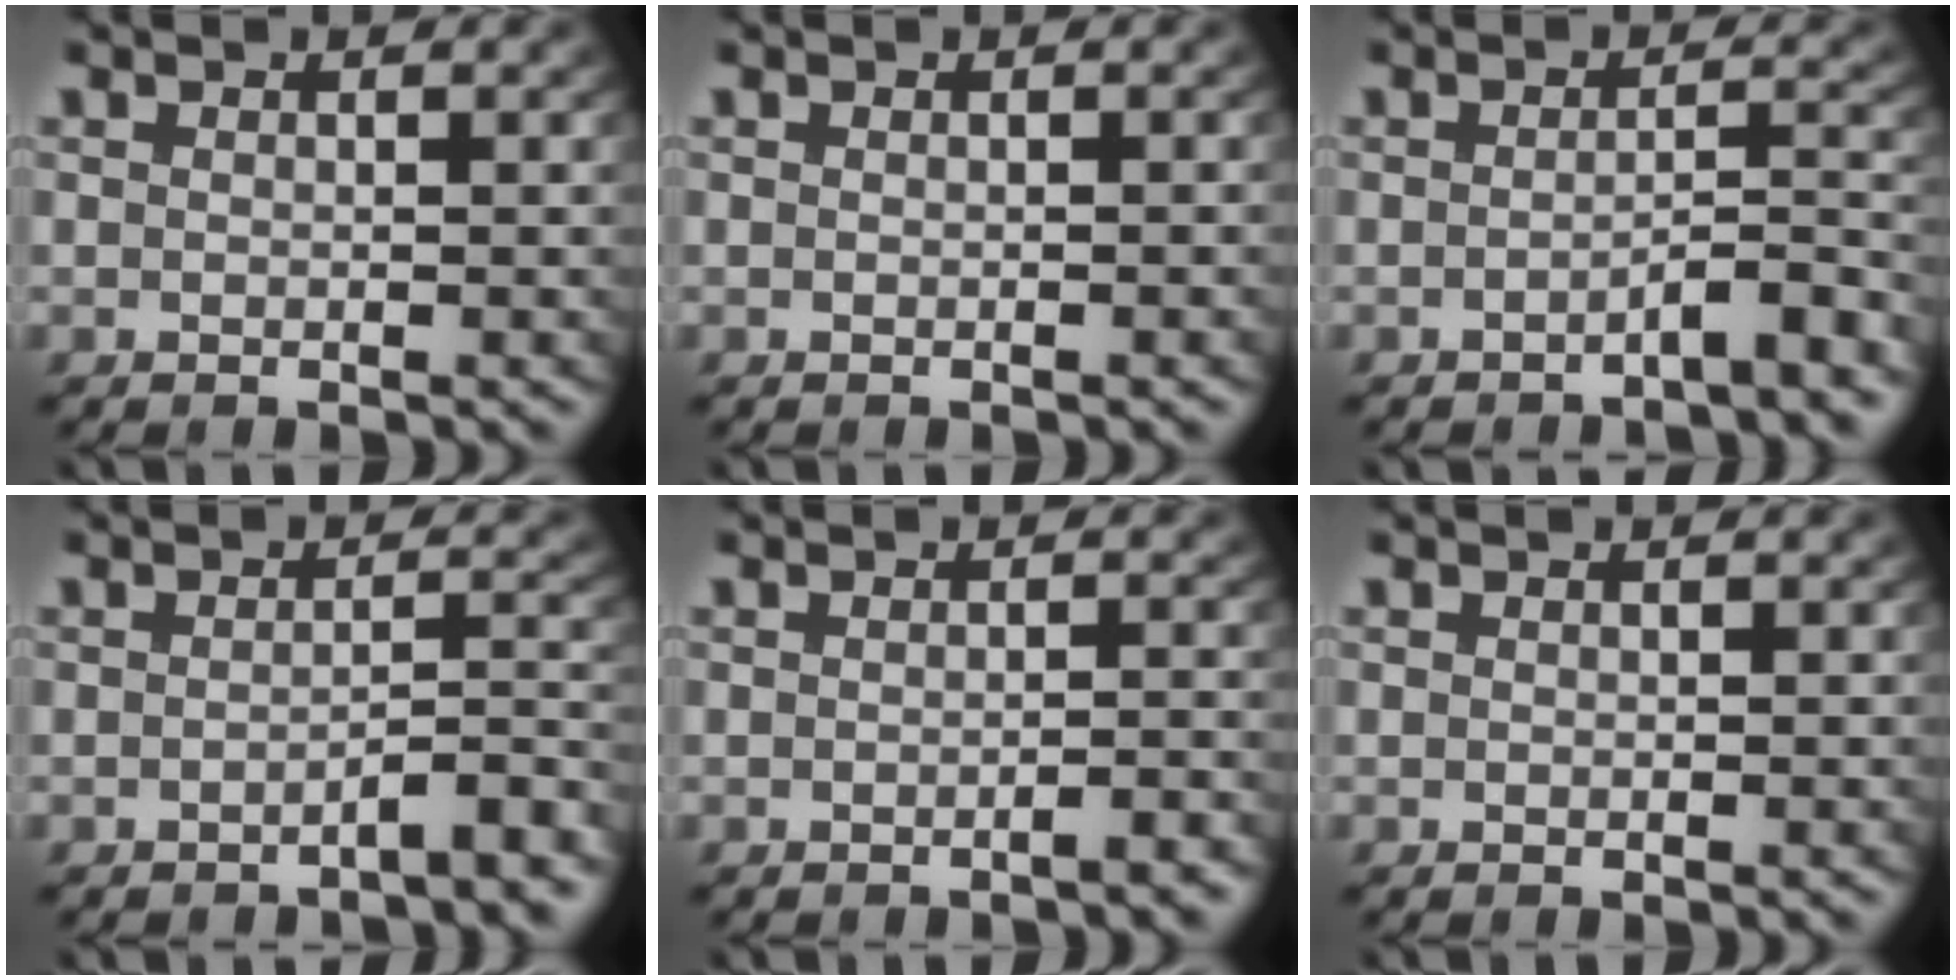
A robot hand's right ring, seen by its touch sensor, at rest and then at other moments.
{"total": 0.0}
{"total": 2.5, "force": [-2.0, 0.2, 1.5], "torque": [-0.014, 0.000, -0.034]}
{"total": 2.6, "force": [-2.0, 0.4, 1.5], "torque": [-0.016, -0.001, -0.033]}
{"total": 1.0, "force": [-0.9, -0.2, 0.3], "torque": [-0.005, 0.001, -0.016]}
{"total": 0.0}